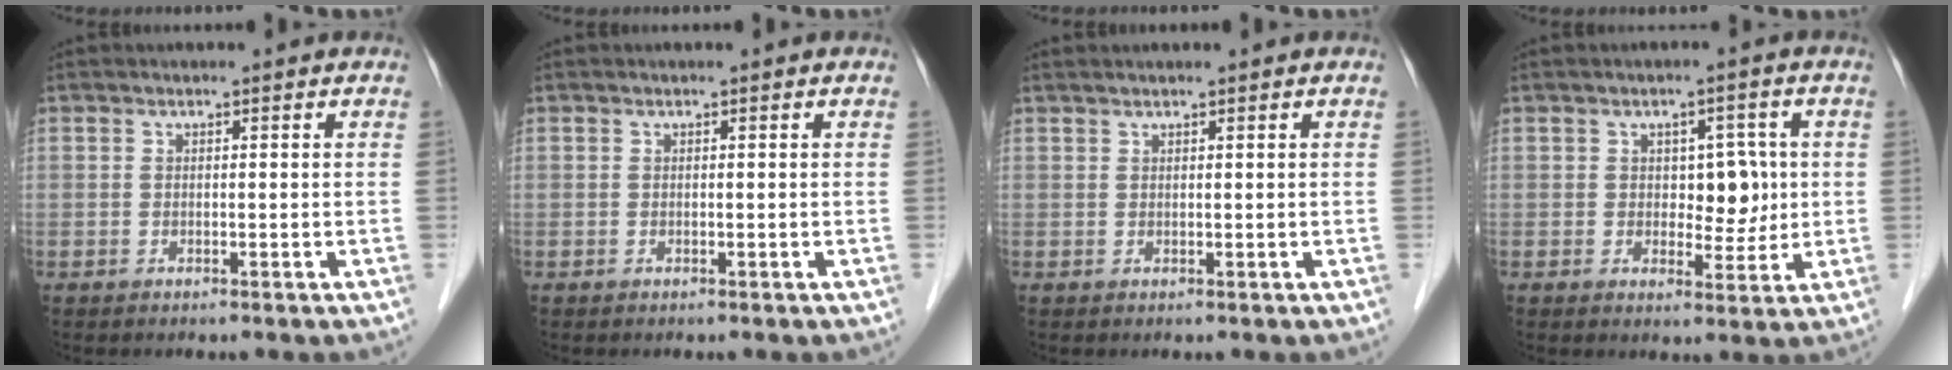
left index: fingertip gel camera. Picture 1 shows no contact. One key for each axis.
{"total": 0.0}
{"total": 1.4, "fx": 1.3, "fy": -0.1, "fz": 0.7, "tx": -0.011, "ty": 0.018, "tz": 0.028}
{"total": 4.7, "fx": 0.5, "fy": 3.0, "fz": 3.6, "tx": -0.042, "ty": 0.008, "tz": 0.013}